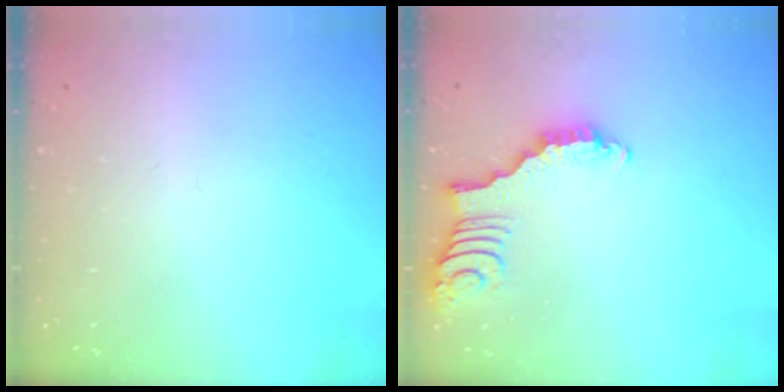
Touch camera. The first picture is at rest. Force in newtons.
{"total": 2.7, "press": 2.7, "slide": 0.4}